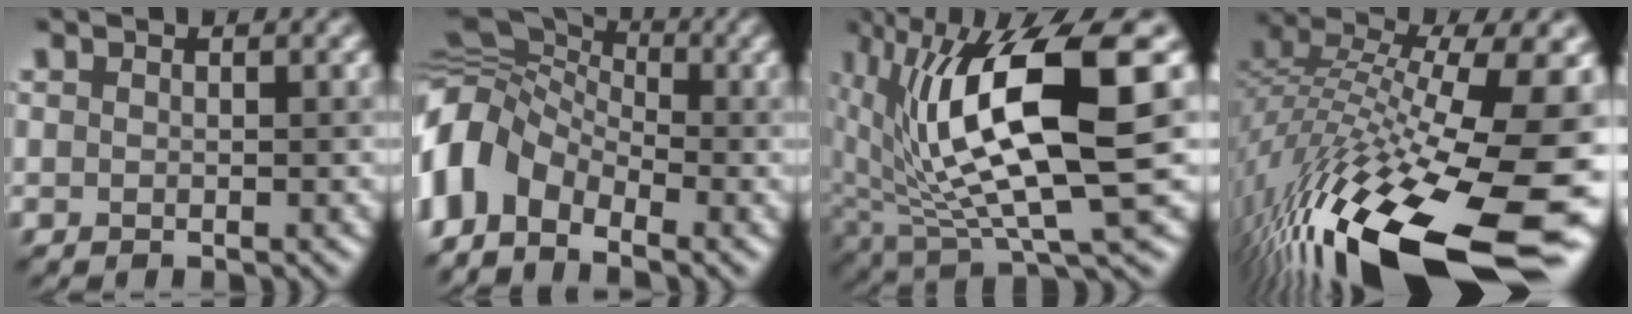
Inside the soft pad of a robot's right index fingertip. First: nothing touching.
{"total": 8.8, "force": [-3.3, 6.1, 5.4], "torque": [-0.114, -0.002, -0.083]}
{"total": 13.7, "force": [3.3, 4.2, 12.6], "torque": [-0.234, -0.008, 0.073]}
{"total": 18.6, "force": [-8.3, 6.2, 15.5], "torque": [-0.308, -0.002, -0.141]}